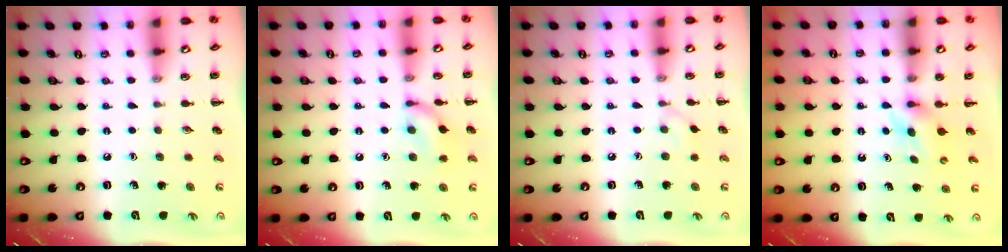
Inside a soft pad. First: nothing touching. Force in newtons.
{"total": 10.0, "press": 10.0, "slide": 0.5}
{"total": 2.7, "press": 2.5, "slide": 1.2}
{"total": 4.3, "press": 4.0, "slide": 1.5}